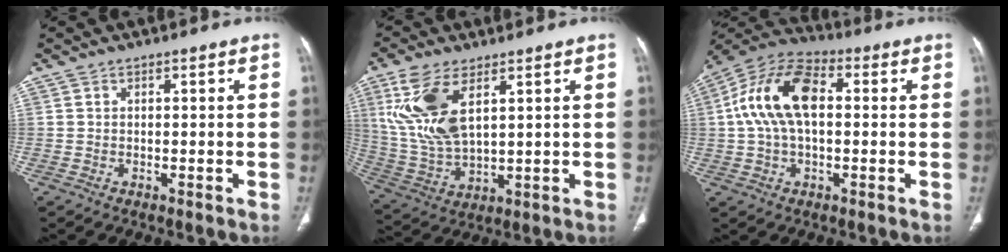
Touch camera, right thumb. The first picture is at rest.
{"total": 13.7, "force": [5.4, 6.4, 10.8], "torque": [-0.233, -0.017, 0.118]}
{"total": 14.8, "force": [1.7, 8.4, 12.1], "torque": [-0.234, 0.036, 0.022]}